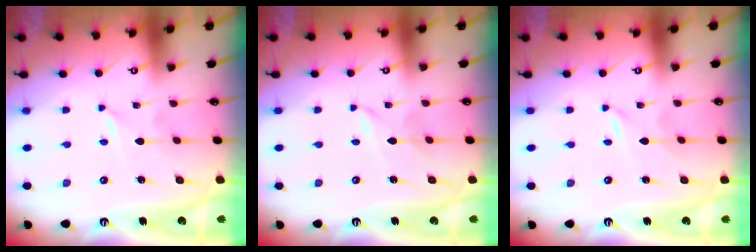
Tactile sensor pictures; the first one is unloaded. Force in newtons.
{"total": 1.3, "press": 1.3, "slide": 0.1}
{"total": 0.0}